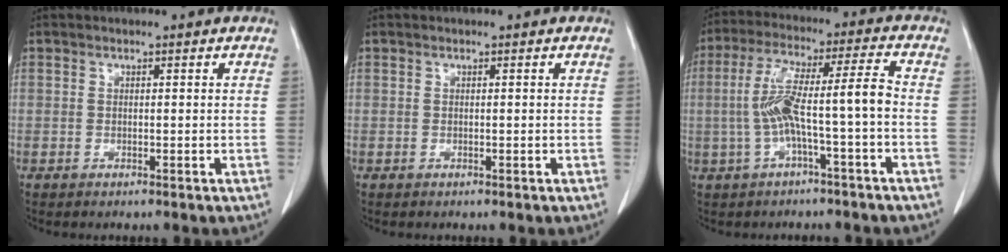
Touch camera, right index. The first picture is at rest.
{"total": 0.0}
{"total": 9.7, "force": [-1.8, 0.1, 9.5], "torque": [-0.189, 0.034, -0.032]}